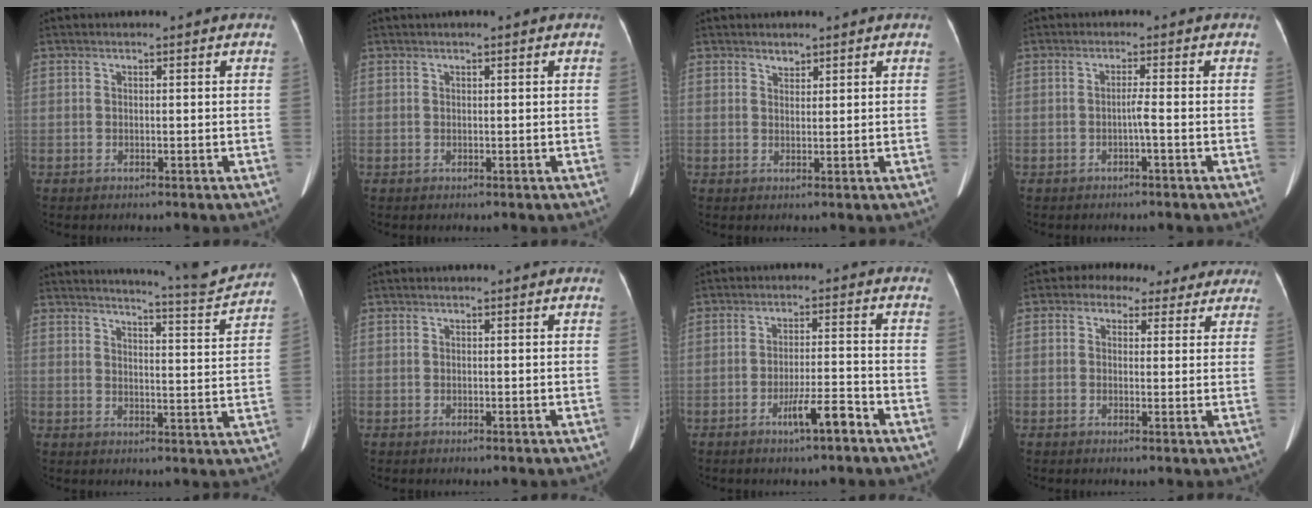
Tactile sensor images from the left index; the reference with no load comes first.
{"total": 0.5, "force": [0.3, 0.0, 0.4], "torque": [-0.008, 0.009, 0.008]}
{"total": 1.2, "force": [1.1, 0.5, 0.2], "torque": [-0.004, 0.000, 0.018]}
{"total": 1.4, "force": [-0.6, -0.4, 1.2], "torque": [-0.023, 0.001, -0.011]}
{"total": 10.9, "force": [10.6, -1.3, 2.1], "torque": [-0.041, -0.037, 0.137]}
{"total": 0.0}
{"total": 5.1, "force": [-3.3, 0.3, 3.9], "torque": [-0.069, -0.003, -0.056]}
{"total": 8.4, "force": [6.2, 5.0, 2.7], "torque": [-0.018, 0.034, 0.065]}